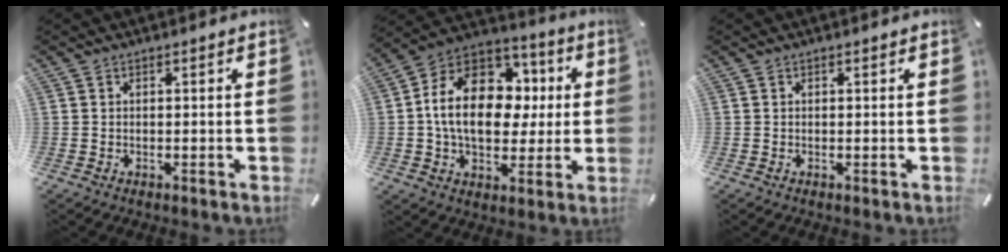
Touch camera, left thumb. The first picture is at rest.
{"total": 18.6, "force": [1.0, 13.9, 12.3], "torque": [-0.223, 0.000, 0.019]}
{"total": 0.0}